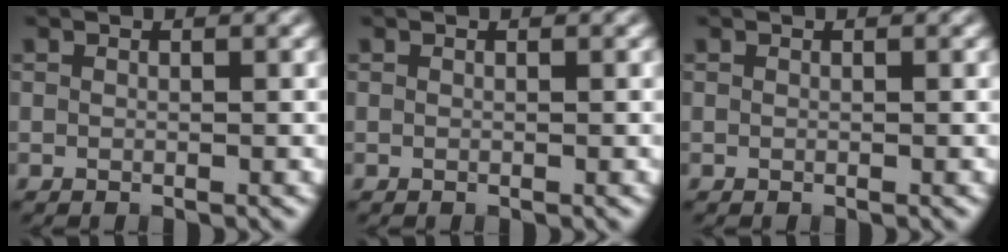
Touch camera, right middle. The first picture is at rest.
{"total": 0.0}
{"total": 0.0}